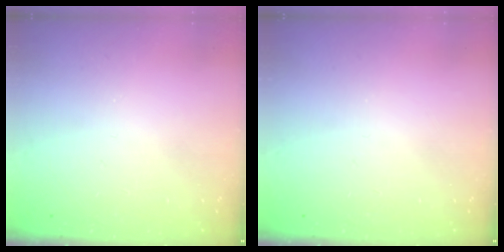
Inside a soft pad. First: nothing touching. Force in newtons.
{"total": 0.0}